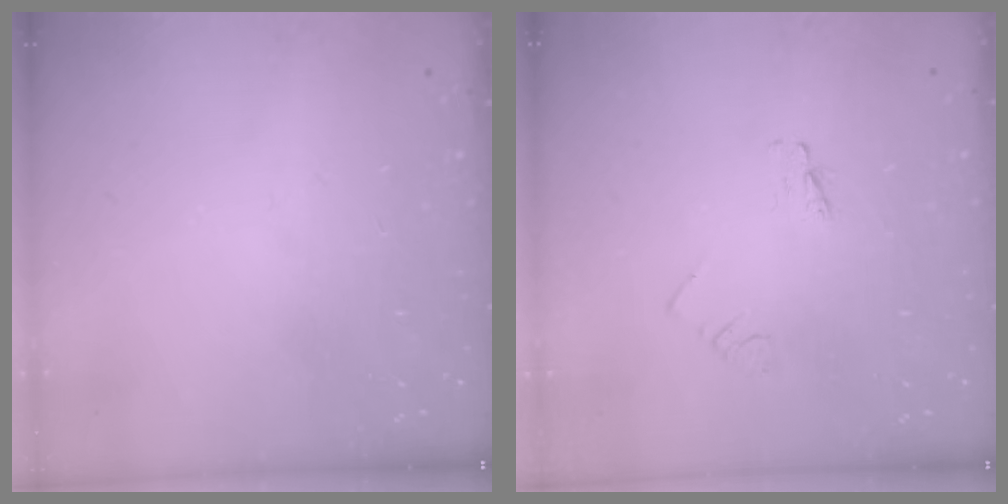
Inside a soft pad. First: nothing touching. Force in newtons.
{"total": 2.8, "press": 2.8, "slide": 0.3}